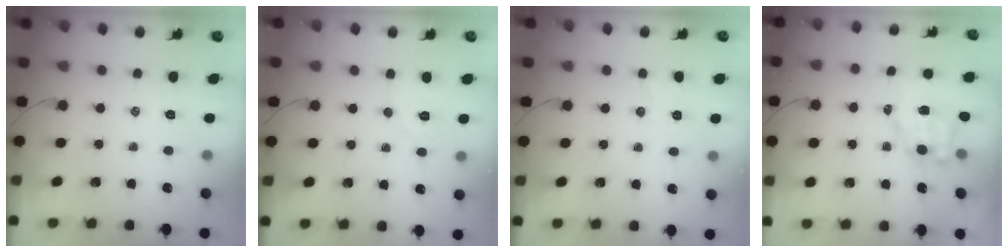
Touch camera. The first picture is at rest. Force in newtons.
{"total": 4.8, "press": 4.7, "slide": 1.0}
{"total": 2.9, "press": 2.9, "slide": 0.7}
{"total": 5.8, "press": 5.8, "slide": 0.7}